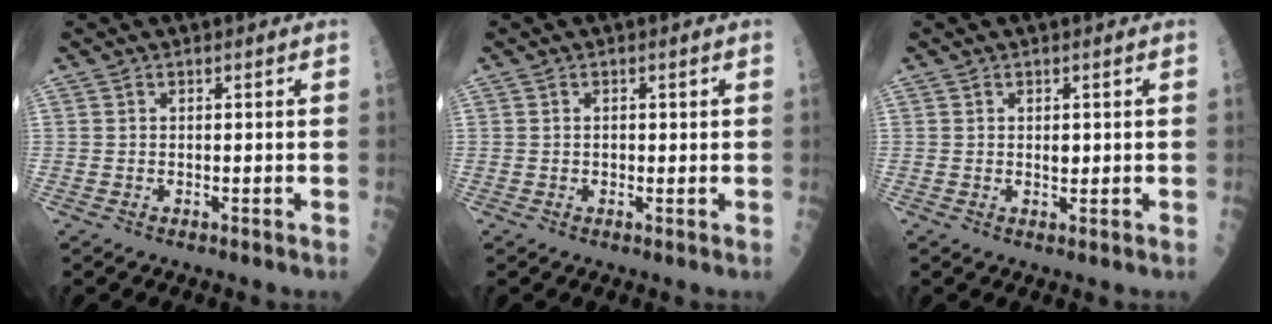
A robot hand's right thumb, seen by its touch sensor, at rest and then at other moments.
{"total": 0.9, "force": [0.2, 0.6, 0.6], "torque": [-0.004, 0.000, 0.003]}
{"total": 1.3, "force": [0.3, 0.8, 1.0], "torque": [-0.008, -0.002, 0.006]}